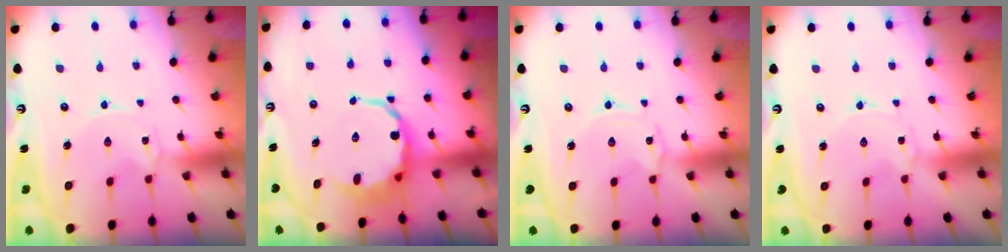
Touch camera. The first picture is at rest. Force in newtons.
{"total": 9.8, "press": 9.5, "slide": 2.4}
{"total": 1.0, "press": 1.0, "slide": 0.1}
{"total": 0.0}